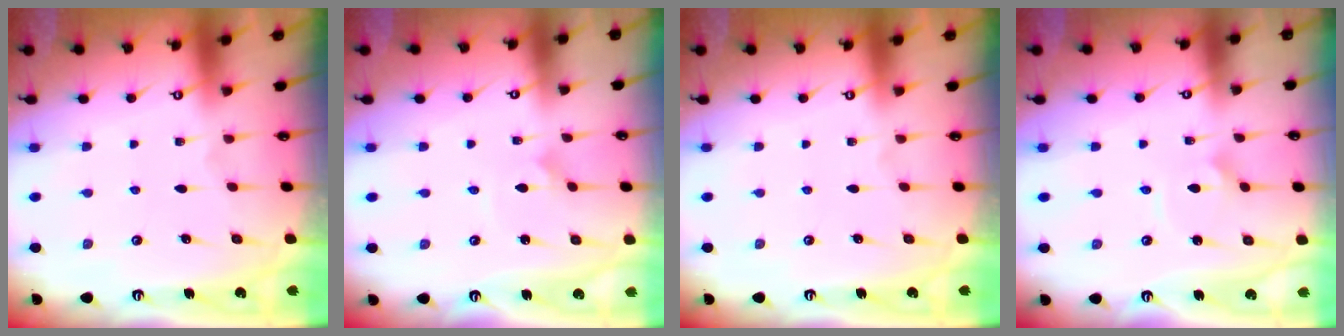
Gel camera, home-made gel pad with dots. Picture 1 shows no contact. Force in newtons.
{"total": 1.4, "press": 1.4, "slide": 0.1}
{"total": 0.0}
{"total": 2.2, "press": 2.2, "slide": 0.1}